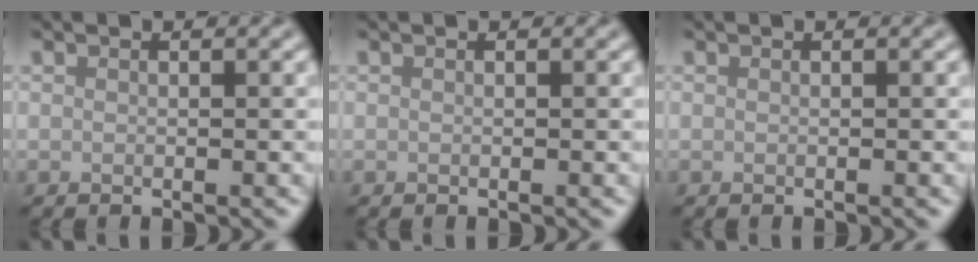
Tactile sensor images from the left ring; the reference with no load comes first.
{"total": 0.0}
{"total": 0.0}